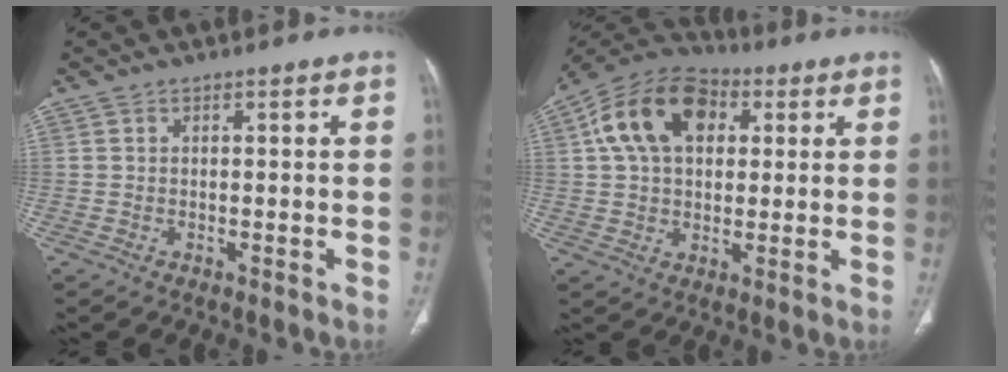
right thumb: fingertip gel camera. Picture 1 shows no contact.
{"total": 16.5, "force": [4.7, 10.8, 11.5], "torque": [-0.191, 0.017, 0.073]}